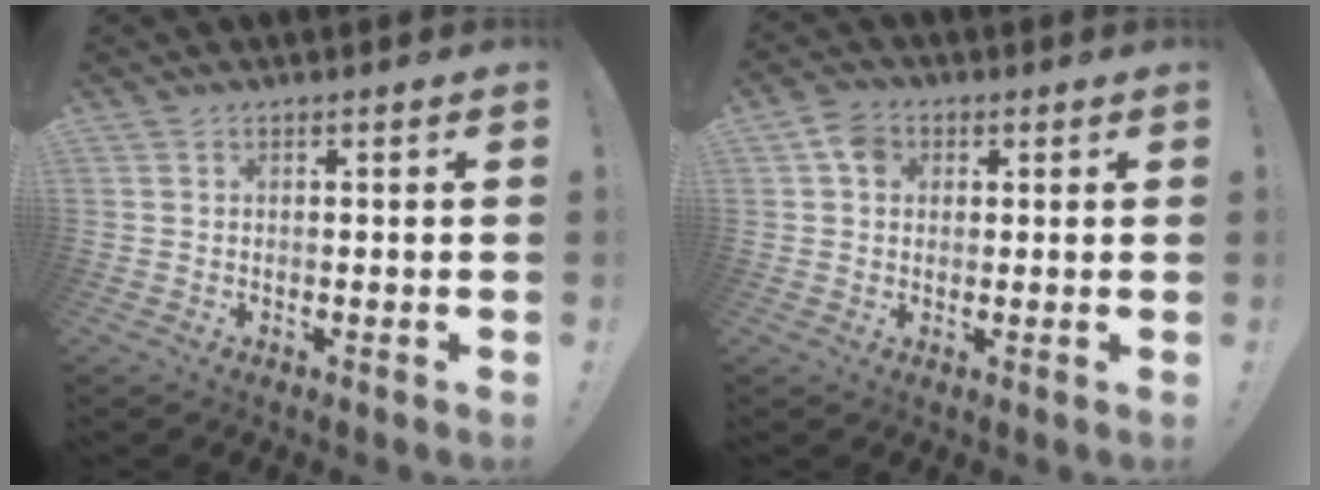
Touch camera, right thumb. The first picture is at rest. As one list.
[{"total": 5.7, "force": [1.9, 4.5, 3.0], "torque": [-0.047, 0.003, 0.036]}]